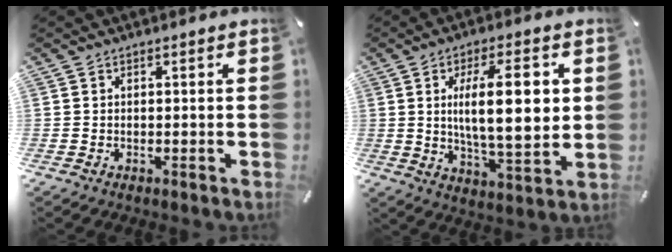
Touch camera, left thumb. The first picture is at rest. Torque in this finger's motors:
{"motor_torque": [2.53, 2.48, 2.15, -0.30, 0.58]}